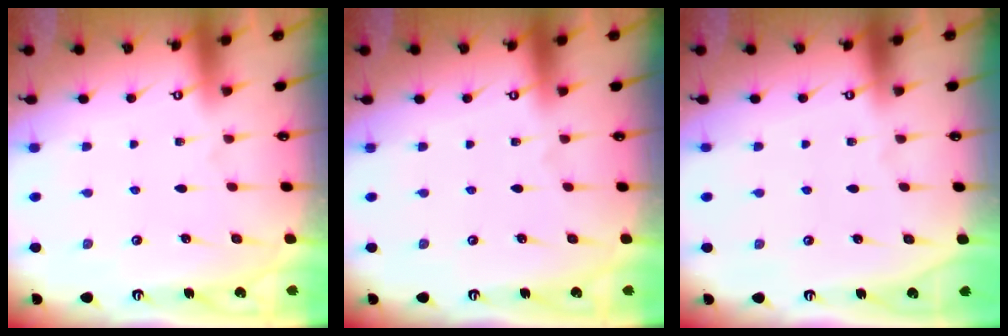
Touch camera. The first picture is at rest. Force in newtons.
{"total": 0.0}
{"total": 0.0}